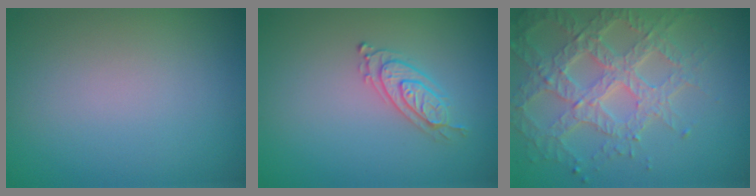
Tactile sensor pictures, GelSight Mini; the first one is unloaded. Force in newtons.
{"total": 2.2, "press": 2.1, "slide": 0.6}
{"total": 6.1, "press": 4.8, "slide": 3.7}